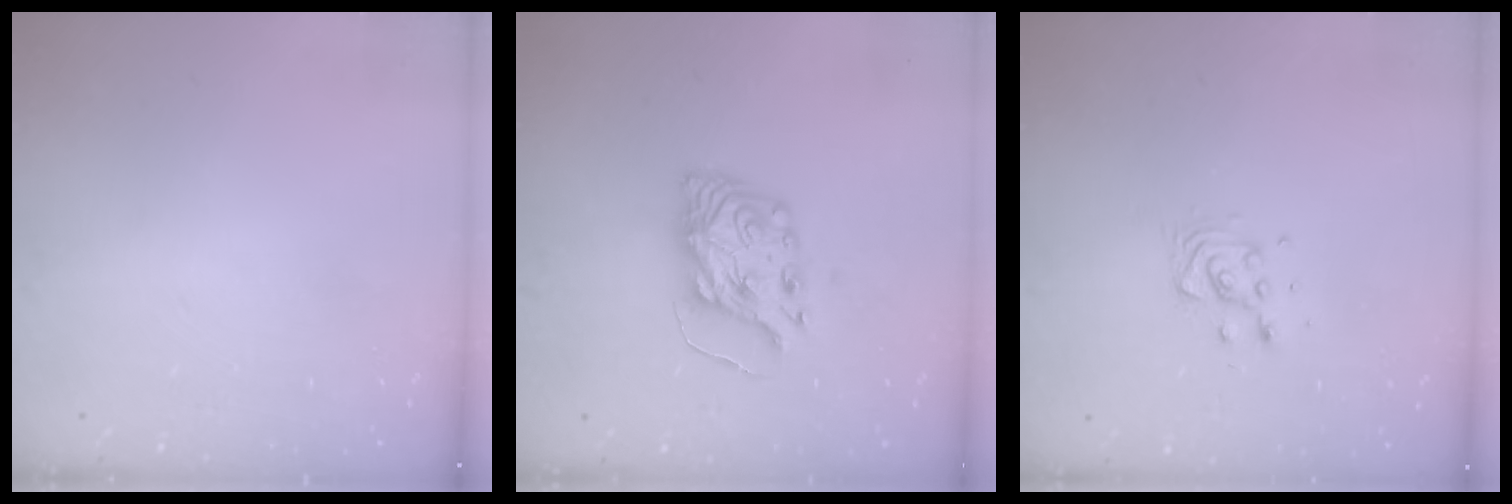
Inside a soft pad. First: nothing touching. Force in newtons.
{"total": 8.4, "press": 8.3, "slide": 0.5}
{"total": 9.3, "press": 9.0, "slide": 2.3}